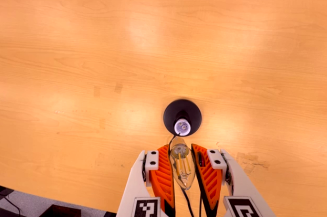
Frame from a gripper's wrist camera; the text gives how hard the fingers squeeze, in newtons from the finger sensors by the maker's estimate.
{"total": 20.5, "left": 21.6, "right": 19.4}